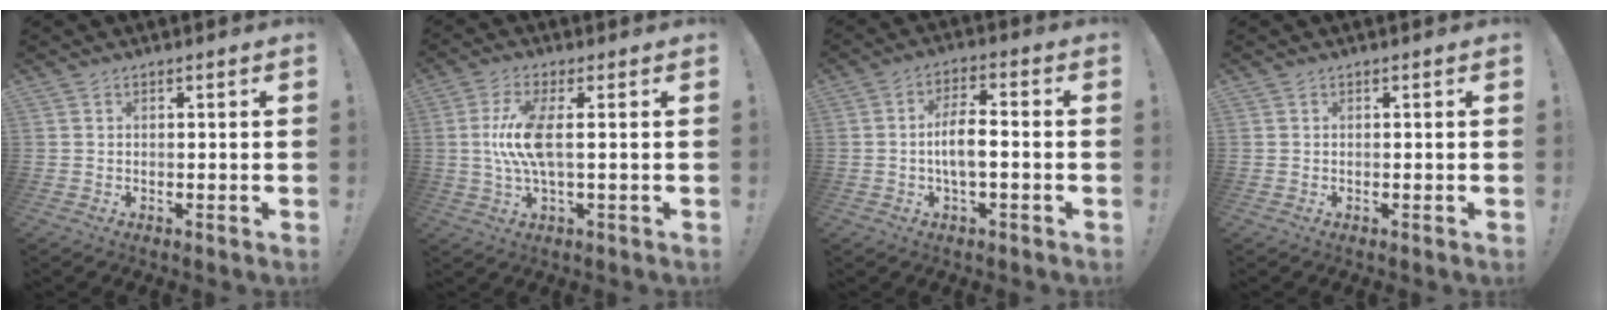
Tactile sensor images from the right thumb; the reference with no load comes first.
{"total": 10.6, "force": [0.7, 2.8, 10.2], "torque": [-0.203, -0.006, 0.008]}
{"total": 7.6, "force": [-1.6, 2.7, 6.9], "torque": [-0.136, 0.010, -0.031]}
{"total": 0.0}